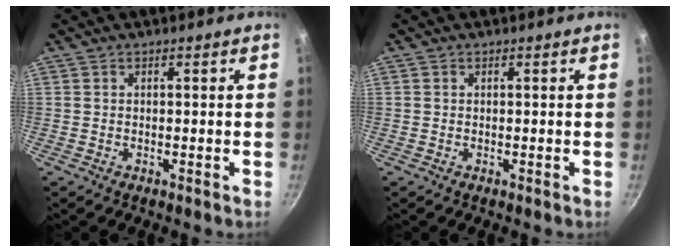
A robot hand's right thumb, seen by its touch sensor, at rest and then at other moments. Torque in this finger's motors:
{"motor_torque": [0.22, 0.11, -0.56, 0.47, -0.02]}